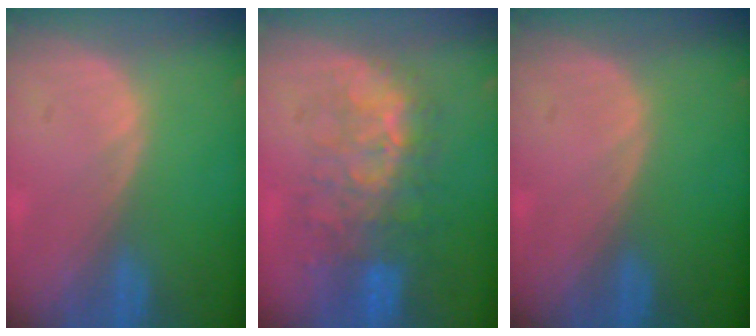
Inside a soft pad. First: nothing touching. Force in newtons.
{"total": 9.4, "press": 8.7, "slide": 3.4}
{"total": 0.0}